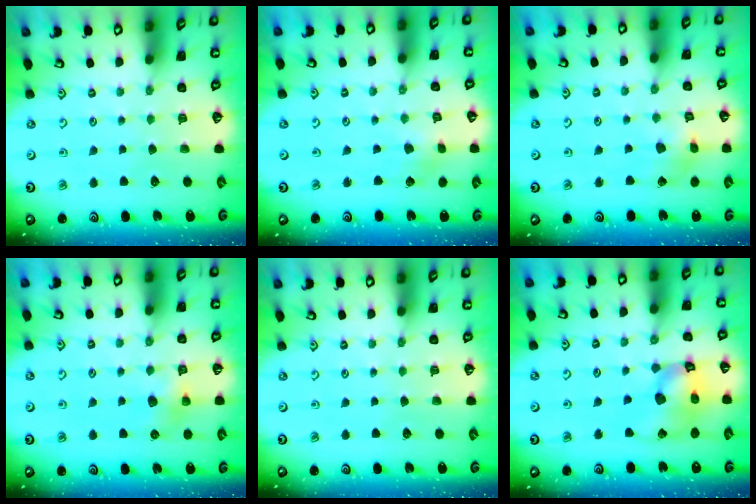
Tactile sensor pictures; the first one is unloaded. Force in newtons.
{"total": 2.5, "press": 2.5, "slide": 0.3}
{"total": 5.3, "press": 5.3, "slide": 0.6}
{"total": 5.7, "press": 5.7, "slide": 0.5}
{"total": 0.0}
{"total": 14.4, "press": 14.3, "slide": 1.9}